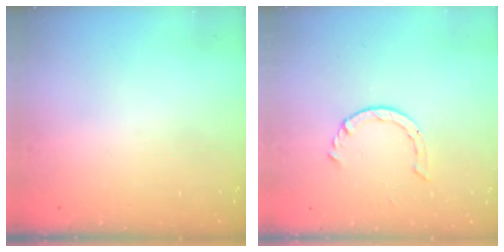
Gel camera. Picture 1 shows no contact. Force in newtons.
{"total": 3.0, "press": 2.9, "slide": 0.3}